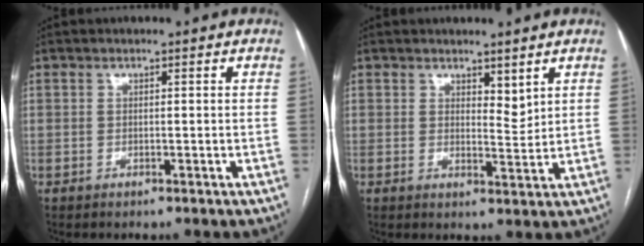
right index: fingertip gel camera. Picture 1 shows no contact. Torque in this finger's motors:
{"motor_torque": [-0.25, 0.43, 0.04, -0.01]}